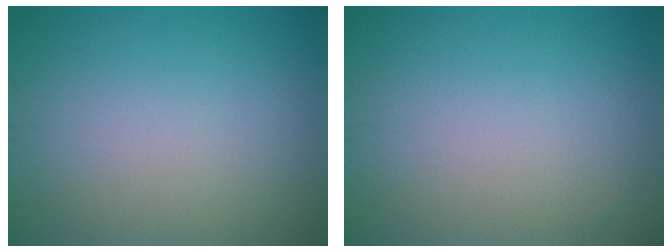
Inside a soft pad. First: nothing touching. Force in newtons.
{"total": 0.0}